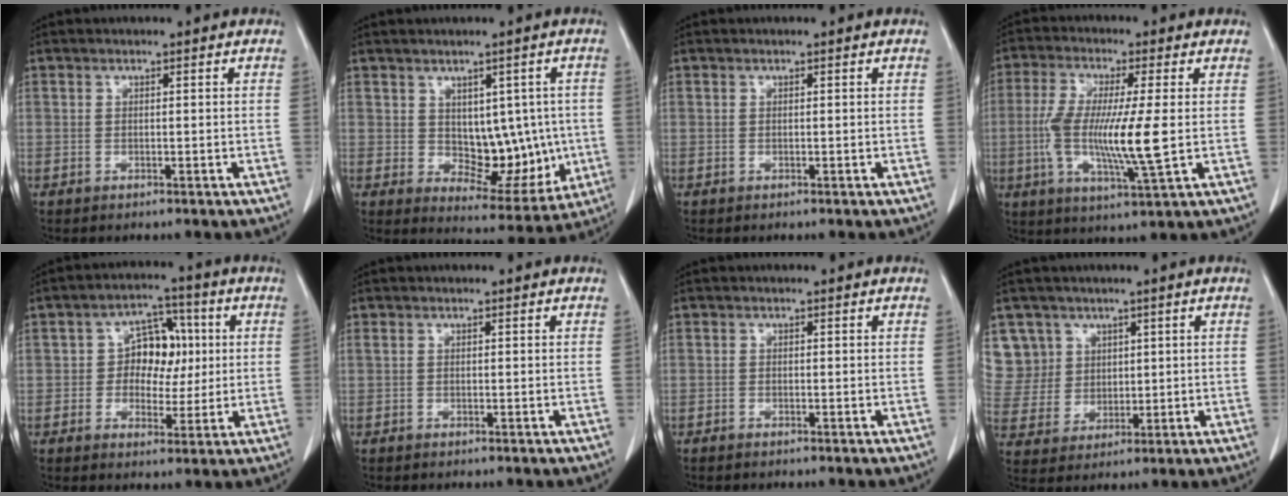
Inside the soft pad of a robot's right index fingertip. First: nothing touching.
{"total": 10.0, "force": [0.2, 5.9, 8.0], "torque": [-0.088, 0.007, 0.026]}
{"total": 0.0}
{"total": 12.2, "force": [-0.8, 1.1, 12.1], "torque": [-0.240, -0.014, -0.019]}
{"total": 7.9, "force": [1.1, 5.8, 5.2], "torque": [-0.068, 0.023, 0.021]}
{"total": 0.0}
{"total": 0.5, "force": [-0.5, 0.2, 0.2], "torque": [-0.009, -0.001, -0.009]}
{"total": 8.8, "force": [4.5, 7.6, 0.1], "torque": [-0.005, 0.021, 0.104]}